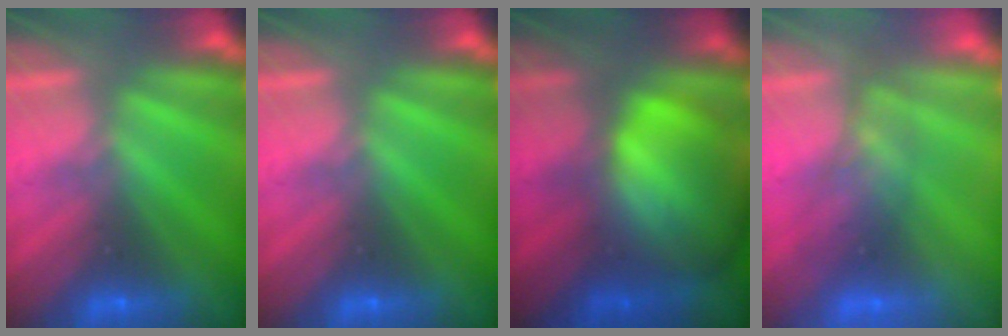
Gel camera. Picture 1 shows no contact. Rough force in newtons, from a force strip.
{"total": 0.0}
{"total": 6.9}
{"total": 2.6}